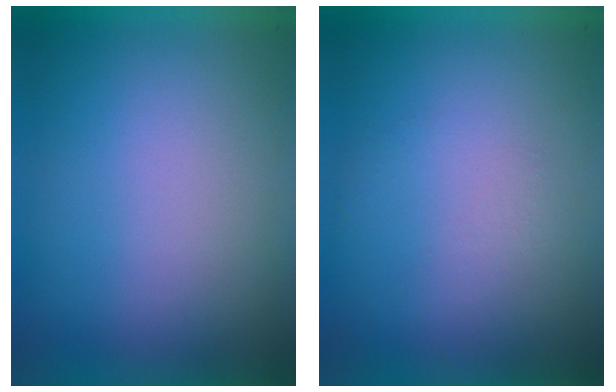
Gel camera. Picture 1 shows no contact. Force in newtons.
{"total": 1.2}